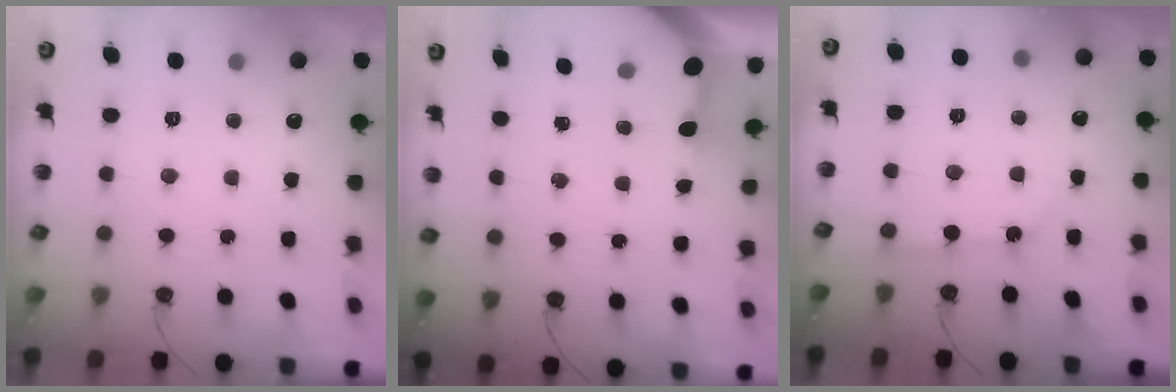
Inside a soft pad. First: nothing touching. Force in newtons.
{"total": 3.4, "press": 3.4, "slide": 0.4}
{"total": 2.2, "press": 2.2, "slide": 0.3}